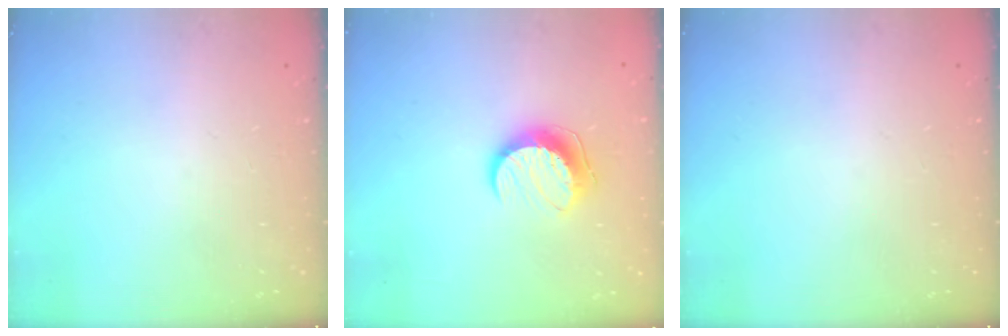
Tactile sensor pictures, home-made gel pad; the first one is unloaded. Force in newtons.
{"total": 10.5, "press": 10.5, "slide": 0.3}
{"total": 0.0}